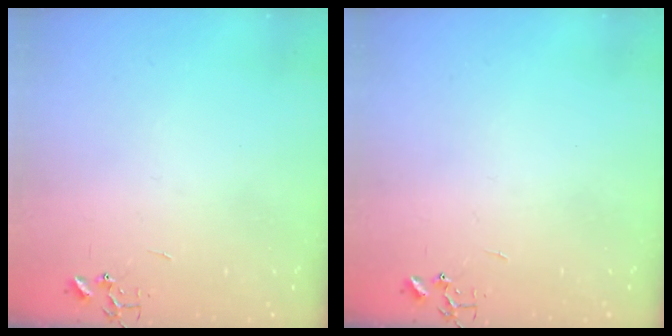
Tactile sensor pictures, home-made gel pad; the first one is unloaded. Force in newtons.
{"total": 0.0}